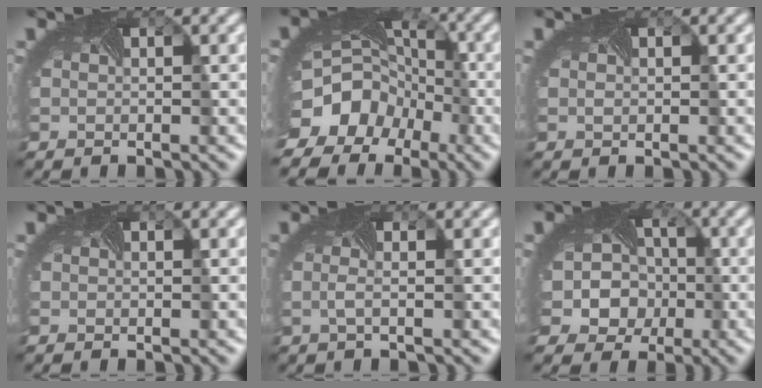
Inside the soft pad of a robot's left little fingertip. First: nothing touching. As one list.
[{"total": 12.1, "force": [-6.1, 9.4, 4.6], "torque": [-0.087, -0.033, -0.101]}, {"total": 0.0}, {"total": 0.0}, {"total": 1.0, "force": [-0.3, -0.4, 0.8], "torque": [-0.024, 0.001, -0.007]}, {"total": 10.3, "force": [-1.6, 9.0, 4.7], "torque": [-0.091, 0.008, -0.059]}]